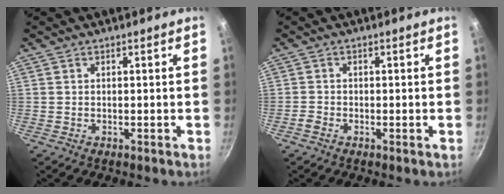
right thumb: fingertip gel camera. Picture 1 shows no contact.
{"total": 1.2, "force": [-0.9, 0.6, 0.6], "torque": [-0.020, 0.004, -0.025]}